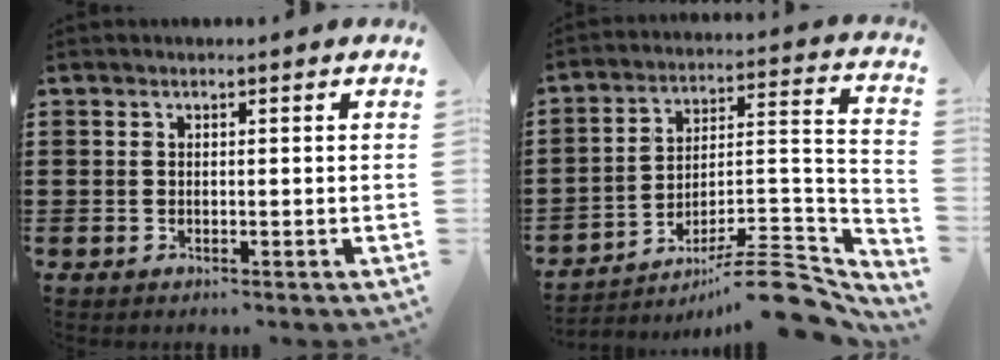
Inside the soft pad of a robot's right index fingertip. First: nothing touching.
{"total": 10.1, "force": [-7.7, 2.3, 6.2], "torque": [-0.086, 0.026, -0.147]}